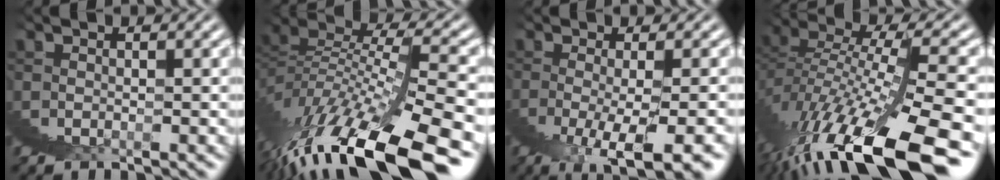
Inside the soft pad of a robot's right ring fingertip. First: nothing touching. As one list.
[{"total": 8.5, "force": [1.1, 2.2, 8.2], "torque": [-0.131, 0.007, 0.021]}, {"total": 3.6, "force": [0.1, -0.6, 3.5], "torque": [-0.064, 0.006, 0.003]}, {"total": 7.5, "force": [1.2, 1.8, 7.2], "torque": [-0.128, 0.004, 0.024]}]